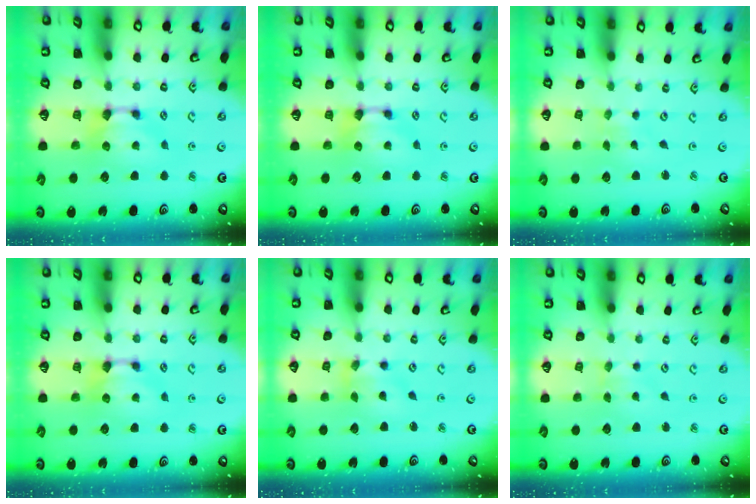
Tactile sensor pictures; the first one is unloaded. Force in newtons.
{"total": 0.0}
{"total": 5.0, "press": 5.0, "slide": 0.2}
{"total": 0.0}
{"total": 1.6, "press": 1.0, "slide": 1.3}
{"total": 2.1, "press": 1.6, "slide": 1.4}